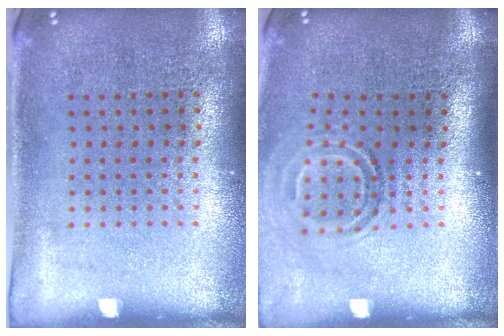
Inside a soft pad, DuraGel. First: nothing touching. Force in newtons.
{"total": 1.8, "press": 1.1, "slide": 1.4}